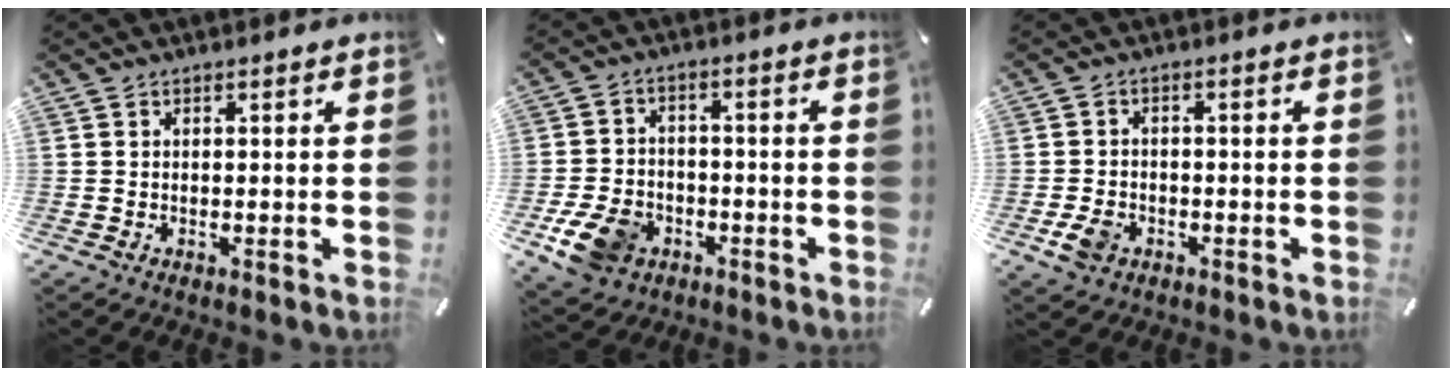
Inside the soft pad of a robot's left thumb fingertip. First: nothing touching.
{"total": 9.9, "force": [-4.4, 7.5, 4.9], "torque": [-0.102, 0.024, -0.077]}
{"total": 4.7, "force": [-2.2, 3.4, 2.5], "torque": [-0.066, 0.002, -0.044]}